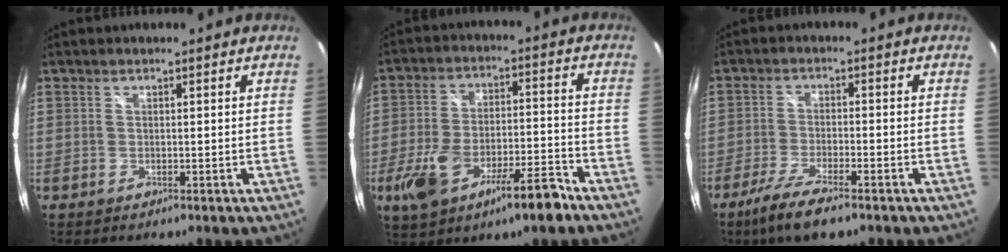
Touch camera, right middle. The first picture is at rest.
{"total": 14.1, "force": [-8.0, 4.3, 10.8], "torque": [-0.215, -0.011, -0.130]}
{"total": 8.5, "force": [-5.9, 1.5, 5.9], "torque": [-0.141, -0.023, -0.111]}